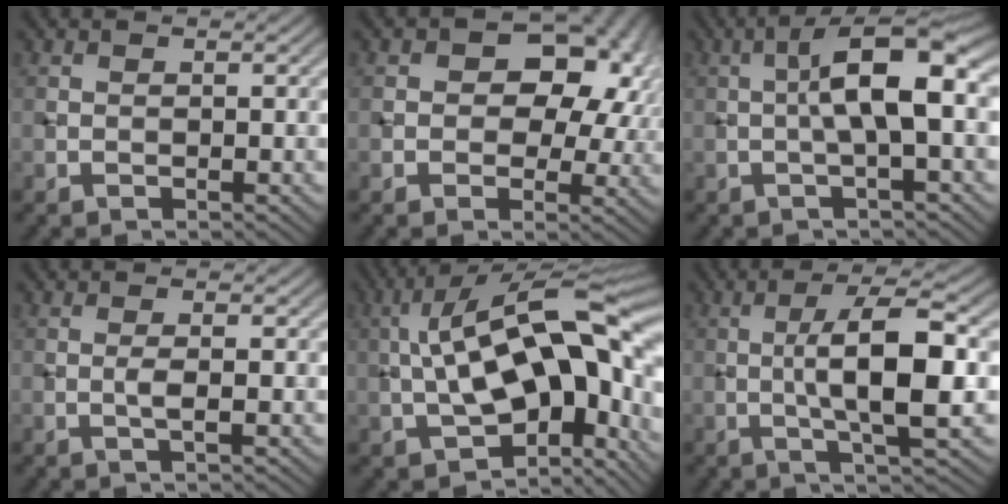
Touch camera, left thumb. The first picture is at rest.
{"total": 13.9, "force": [3.0, 9.8, 9.4], "torque": [-0.106, 0.024, 0.028]}
{"total": 7.6, "force": [0.1, 1.6, 7.4], "torque": [-0.122, 0.022, -0.006]}
{"total": 1.5, "force": [-0.3, 0.0, 1.5], "torque": [-0.033, 0.002, -0.008]}
{"total": 18.1, "force": [-0.4, 8.0, 16.2], "torque": [-0.271, 0.018, -0.011]}
{"total": 9.0, "force": [-0.4, 2.1, 8.7], "torque": [-0.143, 0.012, -0.012]}